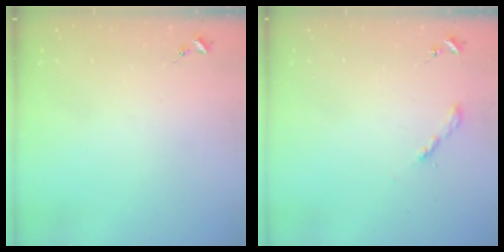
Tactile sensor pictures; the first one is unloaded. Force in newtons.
{"total": 2.0, "press": 2.0, "slide": 0.2}